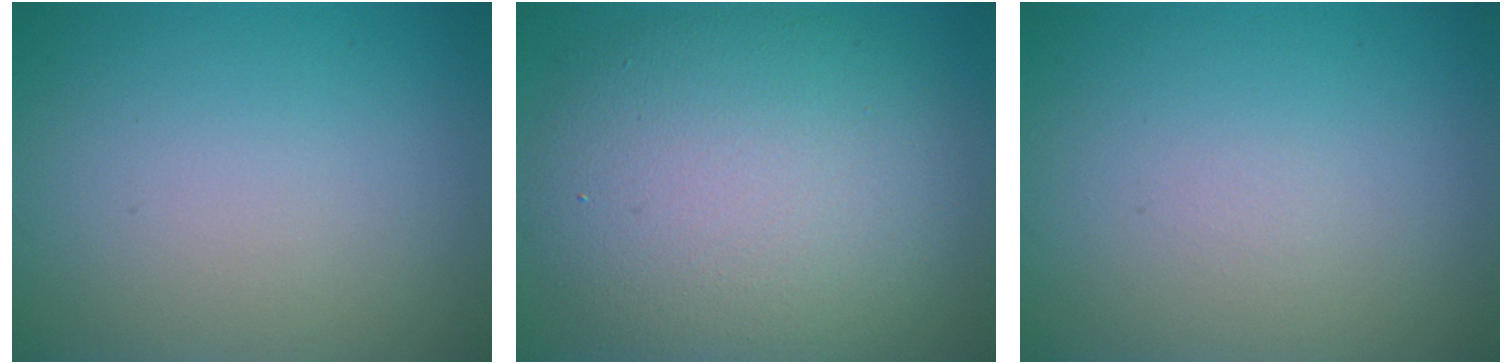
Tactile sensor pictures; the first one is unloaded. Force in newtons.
{"total": 10.4, "press": 10.4, "slide": 0.5}
{"total": 0.0}